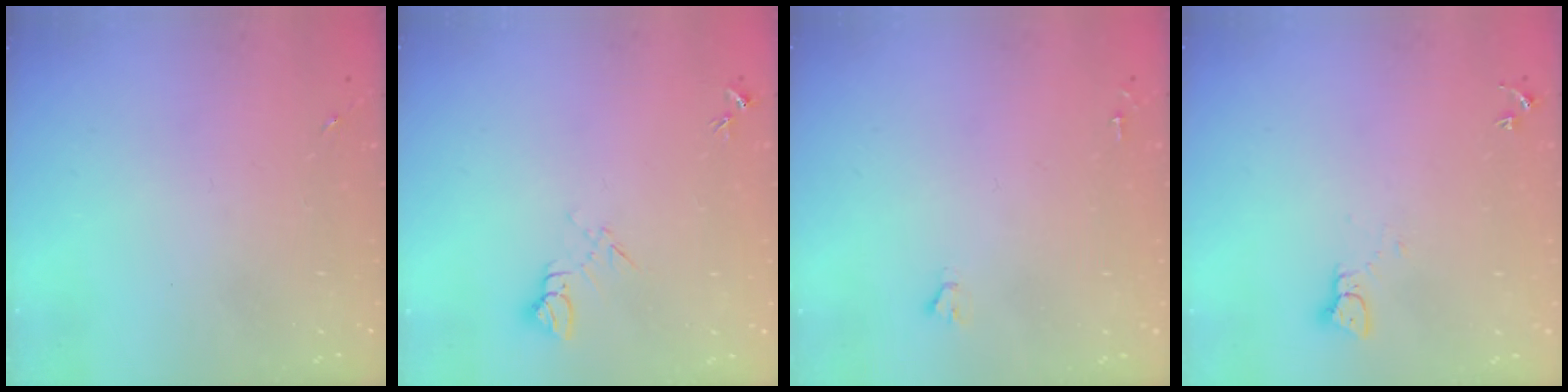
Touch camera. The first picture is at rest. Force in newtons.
{"total": 5.8, "press": 5.7, "slide": 0.7}
{"total": 1.6, "press": 1.6, "slide": 0.1}
{"total": 2.1, "press": 2.1, "slide": 0.2}